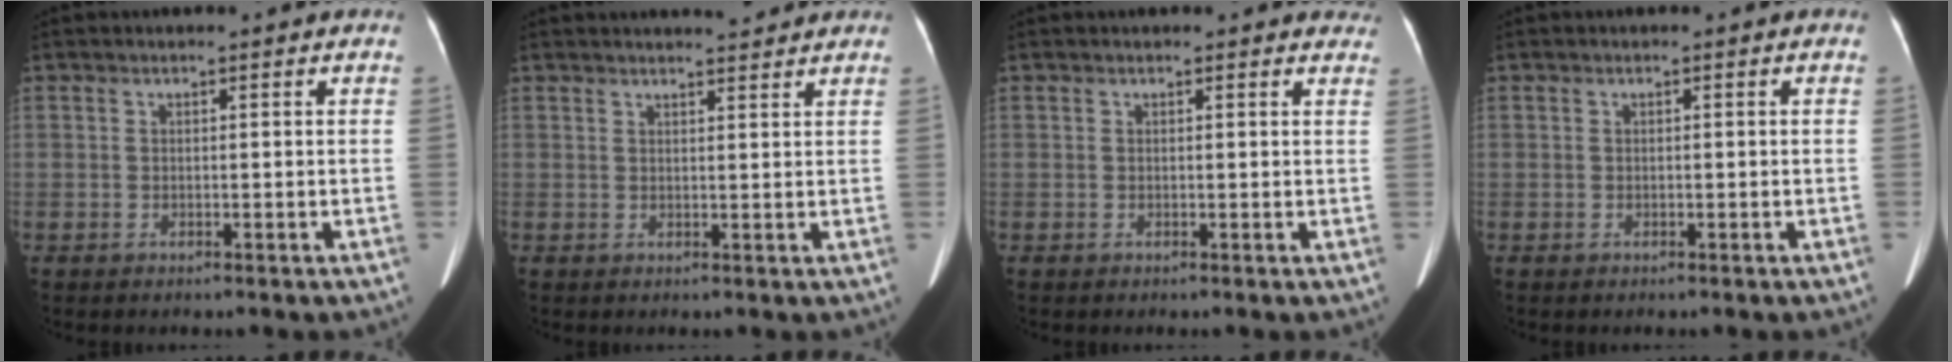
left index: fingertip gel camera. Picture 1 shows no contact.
{"total": 3.9, "force": [3.8, 0.1, 1.1], "torque": [-0.019, 0.010, 0.049]}
{"total": 6.7, "force": [6.2, 2.2, 1.1], "torque": [0.011, 0.011, 0.043]}
{"total": 0.0}